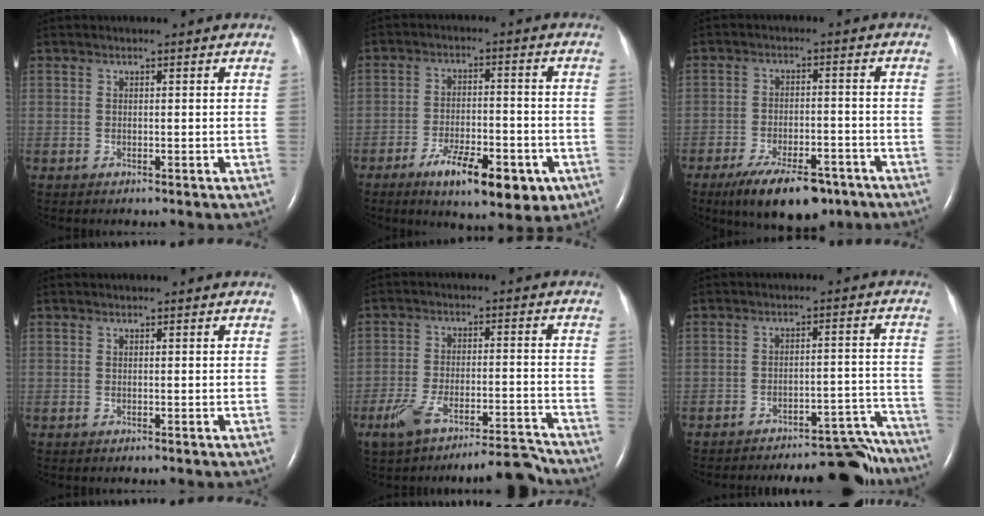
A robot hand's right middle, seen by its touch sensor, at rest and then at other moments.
{"total": 11.8, "force": [-6.3, 4.1, 9.1], "torque": [-0.135, -0.004, -0.089]}
{"total": 11.8, "force": [-8.3, 4.5, 7.2], "torque": [-0.116, -0.007, -0.130]}
{"total": 0.0}
{"total": 9.7, "force": [-8.2, 1.7, 4.9], "torque": [-0.086, 0.012, -0.139]}
{"total": 16.0, "force": [-15.2, 3.1, 3.7], "torque": [-0.020, 0.033, -0.196]}